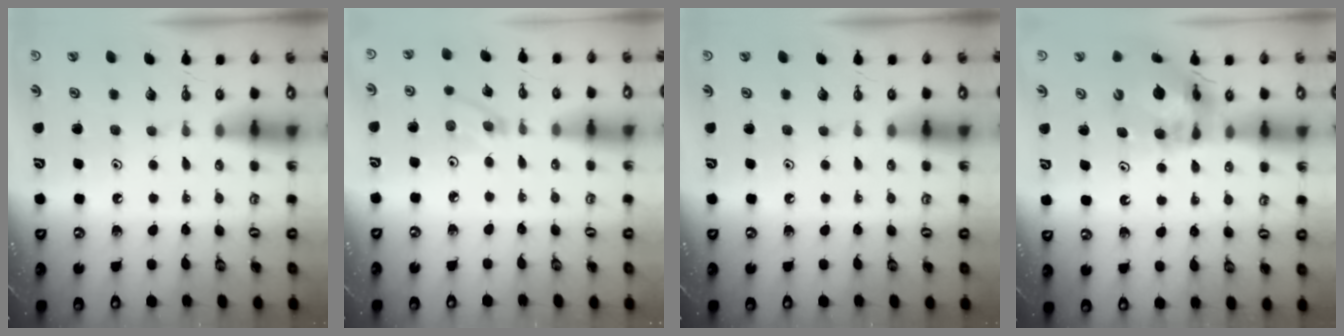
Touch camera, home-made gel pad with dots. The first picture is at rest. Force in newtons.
{"total": 3.0, "press": 3.0, "slide": 0.4}
{"total": 0.0}
{"total": 13.6, "press": 13.6, "slide": 1.4}